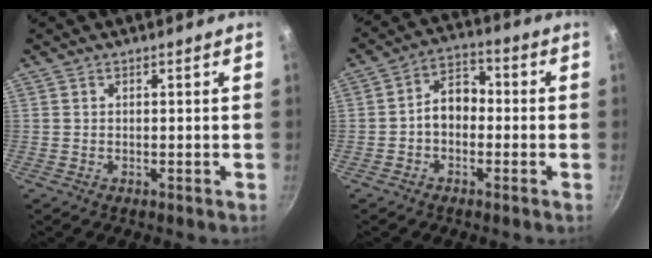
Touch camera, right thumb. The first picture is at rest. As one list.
[{"total": 7.0, "force": [-1.1, 5.1, 4.7], "torque": [-0.045, 0.030, -0.034]}]